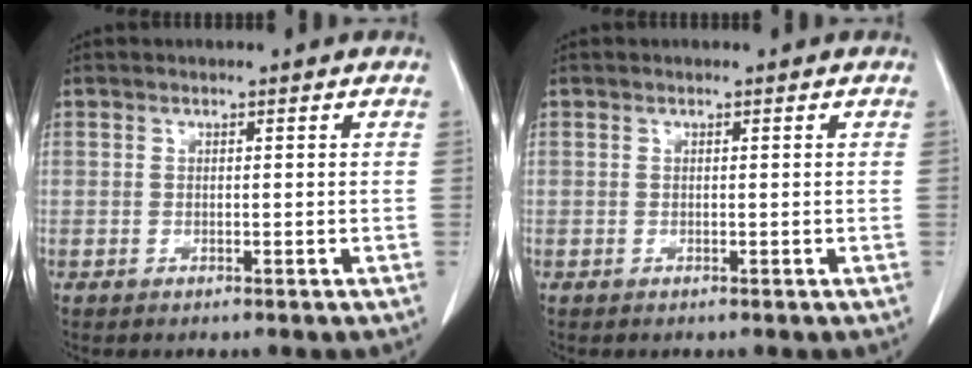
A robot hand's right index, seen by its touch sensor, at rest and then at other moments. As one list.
[{"total": 0.0}]